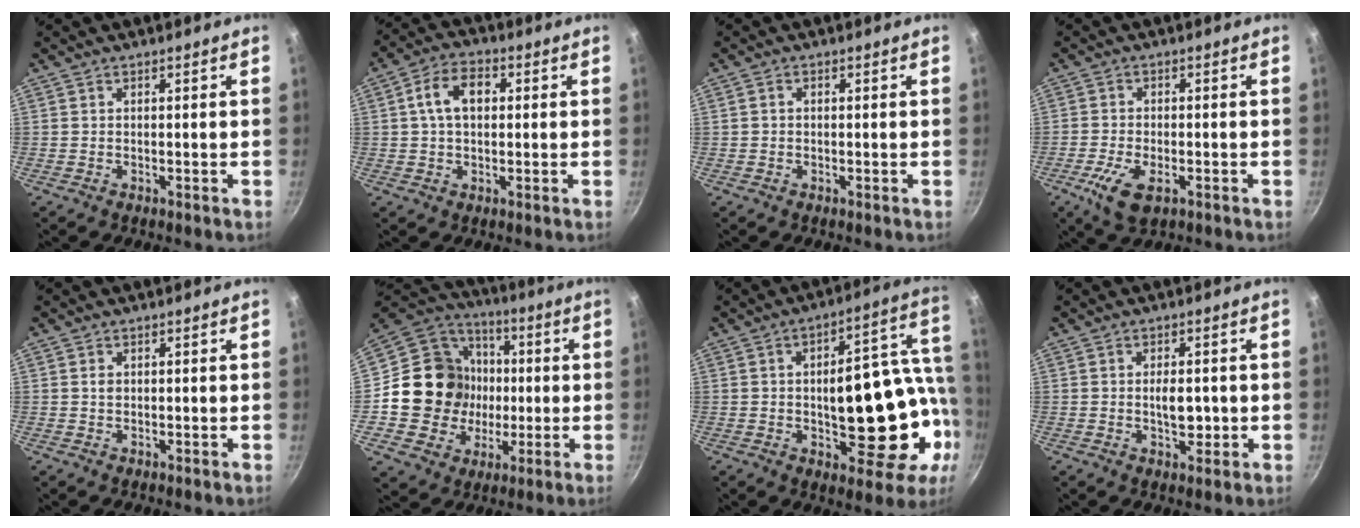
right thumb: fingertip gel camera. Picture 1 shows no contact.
{"total": 7.9, "force": [1.2, 5.2, 5.8], "torque": [-0.082, 0.018, 0.012]}
{"total": 0.9, "force": [-0.1, 0.7, 0.5], "torque": [-0.011, 0.007, -0.001]}
{"total": 7.0, "force": [-2.9, 3.4, 5.3], "torque": [-0.109, -0.001, -0.053]}
{"total": 1.1, "force": [0.2, 0.9, 0.6], "torque": [-0.010, -0.002, 0.004]}
{"total": 19.4, "force": [-0.3, 17.8, 7.7], "torque": [-0.106, 0.025, 0.000]}
{"total": 22.0, "force": [-1.5, 11.4, 18.7], "torque": [-0.199, 0.035, -0.007]}
{"total": 4.9, "force": [-0.4, 2.6, 4.2], "torque": [-0.046, 0.000, -0.006]}